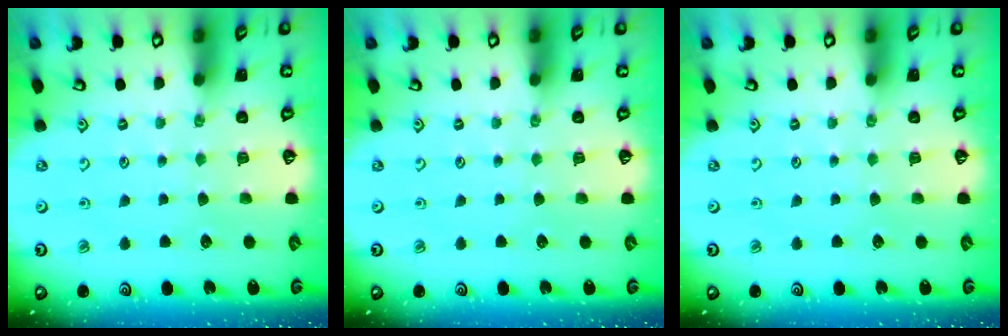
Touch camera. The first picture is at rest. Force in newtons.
{"total": 0.0}
{"total": 0.0}